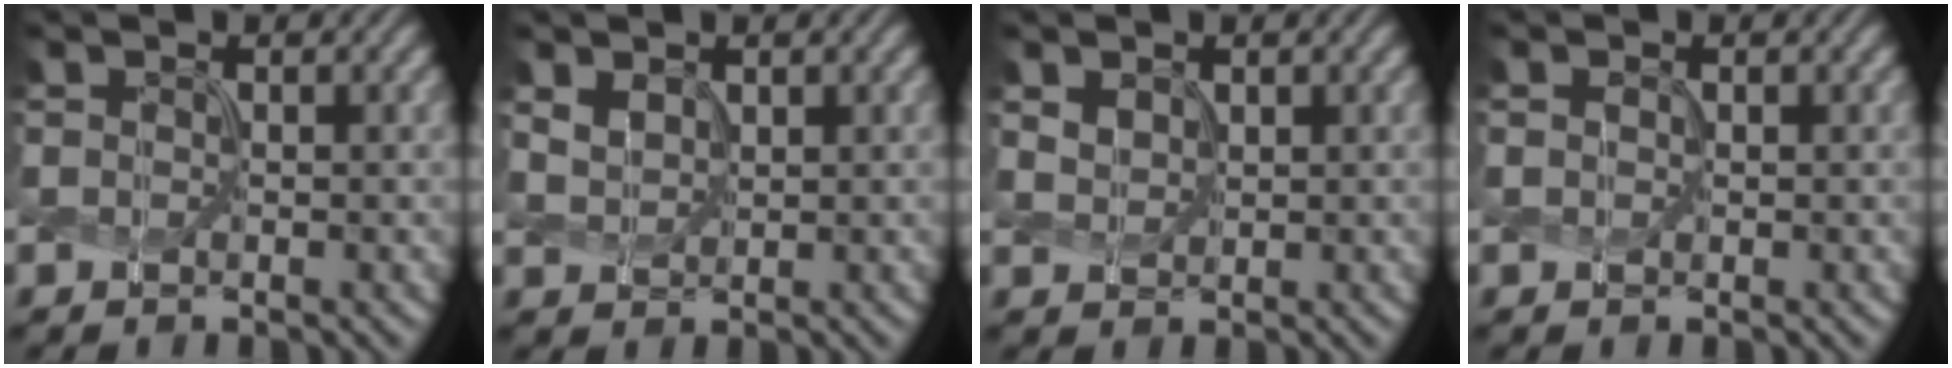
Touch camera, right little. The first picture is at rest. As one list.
[{"total": 1.4, "force": [0.7, 1.0, 0.7], "torque": [-0.026, 0.004, 0.021]}, {"total": 1.4, "force": [0.7, 1.0, 0.7], "torque": [-0.024, 0.004, 0.019]}, {"total": 0.0}]